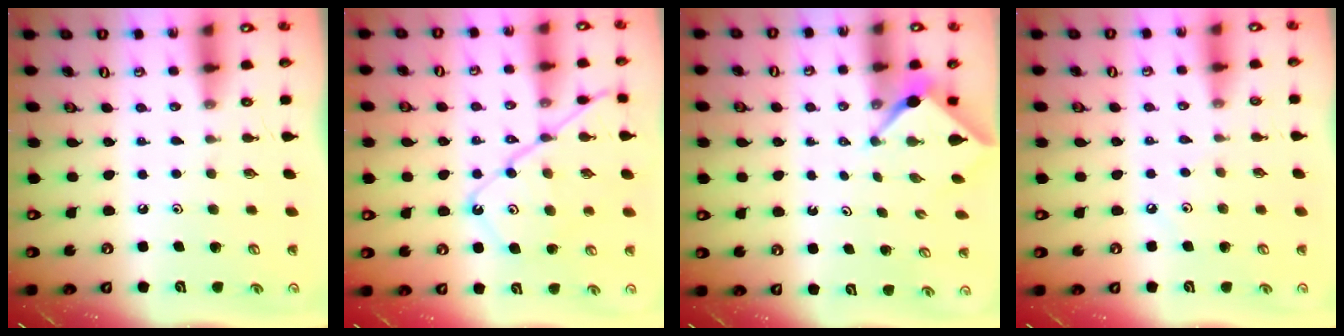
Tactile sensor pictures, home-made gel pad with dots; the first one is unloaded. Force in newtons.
{"total": 13.8, "press": 13.7, "slide": 1.6}
{"total": 2.5, "press": 2.5, "slide": 0.3}
{"total": 3.3, "press": 3.3, "slide": 0.5}